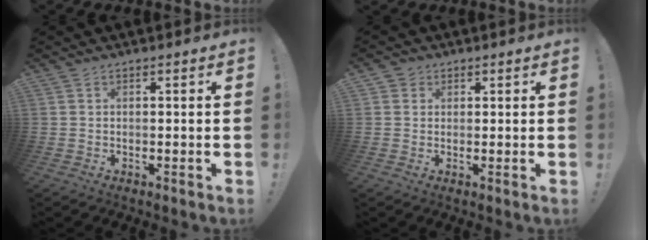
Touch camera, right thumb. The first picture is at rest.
{"total": 2.1, "force": [0.9, 1.9, 0.2], "torque": [-0.006, 0.001, 0.017]}